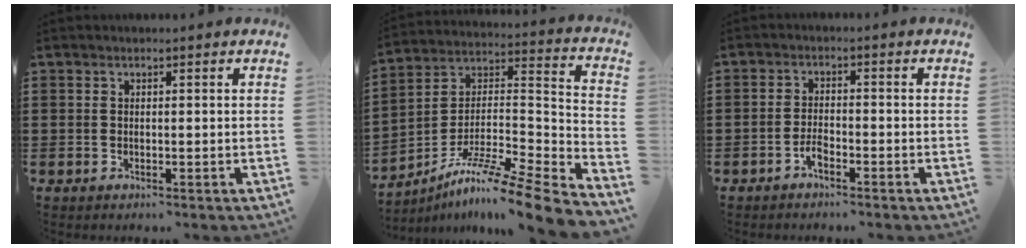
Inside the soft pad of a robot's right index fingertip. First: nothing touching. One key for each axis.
{"total": 10.0, "fx": -8.1, "fy": 0.1, "fz": 5.9, "tx": -0.096, "ty": -0.003, "tz": -0.159}
{"total": 2.2, "fx": -1.7, "fy": 0.6, "fz": 1.4, "tx": -0.036, "ty": -0.001, "tz": -0.035}